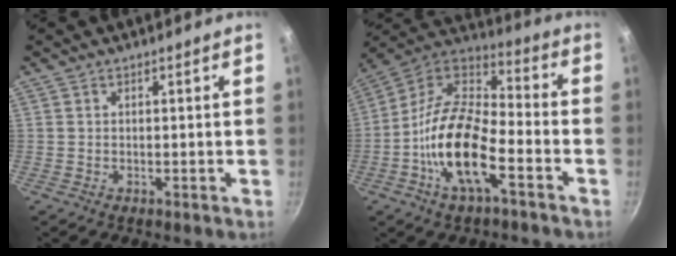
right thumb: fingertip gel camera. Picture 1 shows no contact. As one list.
[{"total": 19.6, "force": [-6.6, 8.0, 16.6], "torque": [-0.308, 0.039, -0.143]}]